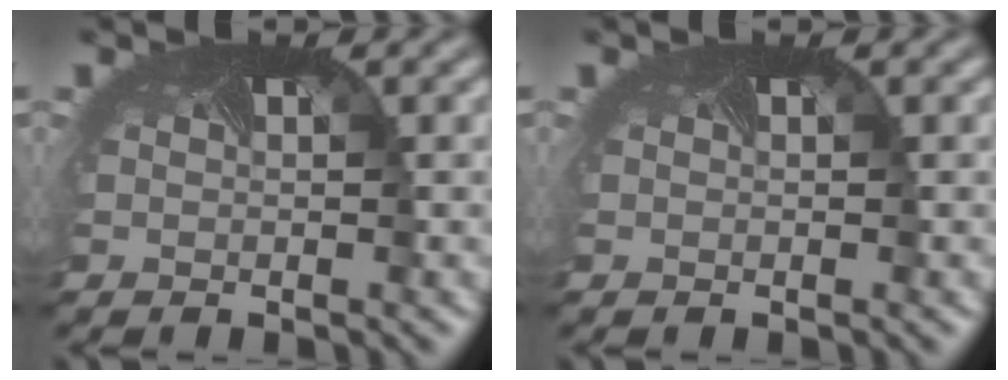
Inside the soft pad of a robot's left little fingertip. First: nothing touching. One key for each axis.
{"total": 0.0}